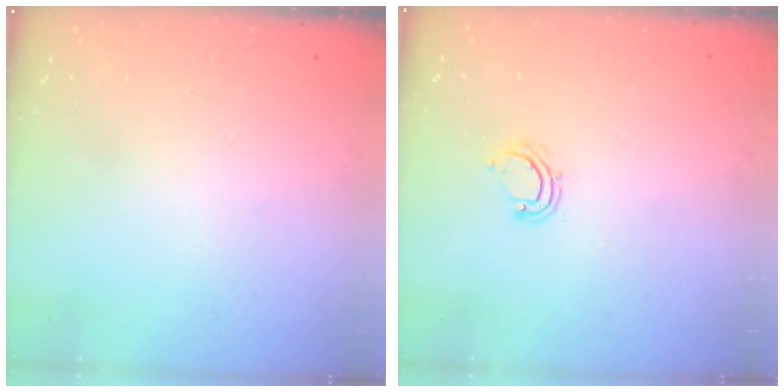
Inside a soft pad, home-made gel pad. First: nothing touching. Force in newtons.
{"total": 4.6, "press": 4.6, "slide": 0.3}